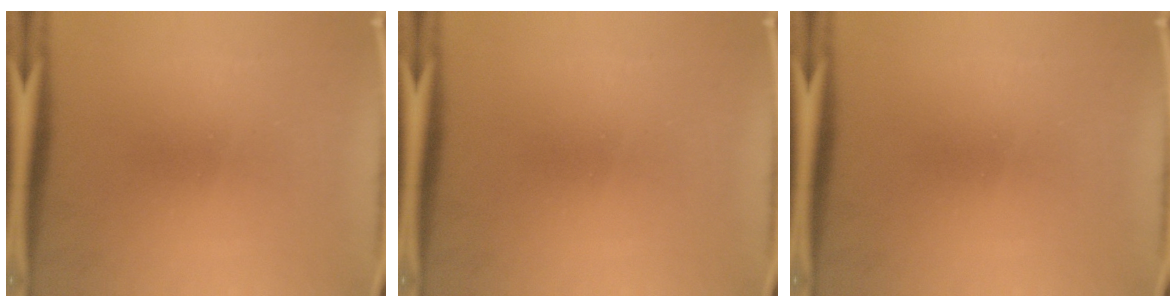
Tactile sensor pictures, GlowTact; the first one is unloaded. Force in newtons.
{"total": 0.0}
{"total": 0.0}